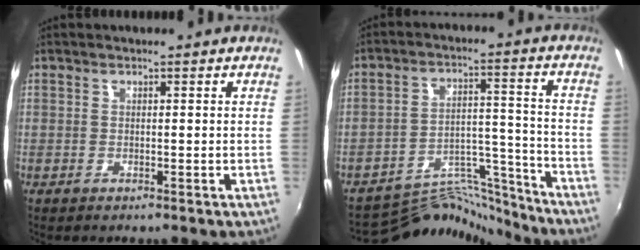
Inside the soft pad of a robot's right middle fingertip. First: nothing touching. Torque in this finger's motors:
{"motor_torque": [-1.02, -0.99, -0.15, -0.11]}